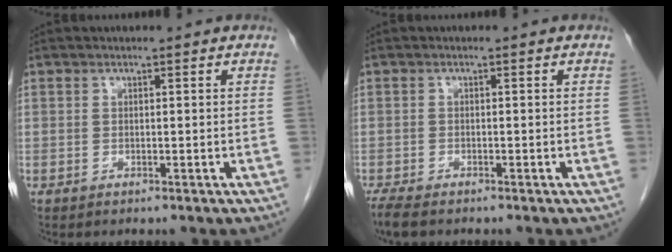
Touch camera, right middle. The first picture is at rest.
{"total": 3.1, "force": [-2.5, 0.6, 1.6], "torque": [-0.042, -0.014, -0.043]}